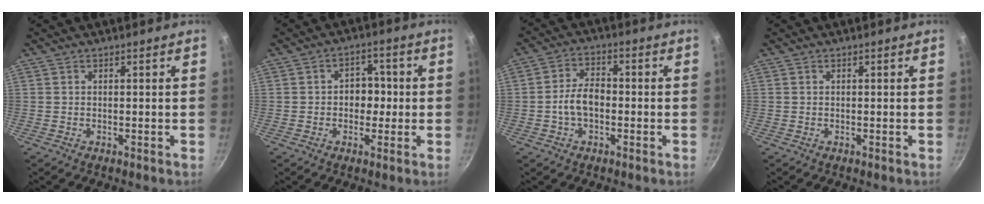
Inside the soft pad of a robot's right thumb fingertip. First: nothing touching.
{"total": 5.4, "force": [-0.3, 4.3, 3.2], "torque": [0.000, 0.011, -0.008]}
{"total": 6.3, "force": [-1.3, 4.0, 4.7], "torque": [-0.074, 0.027, -0.029]}
{"total": 0.0}